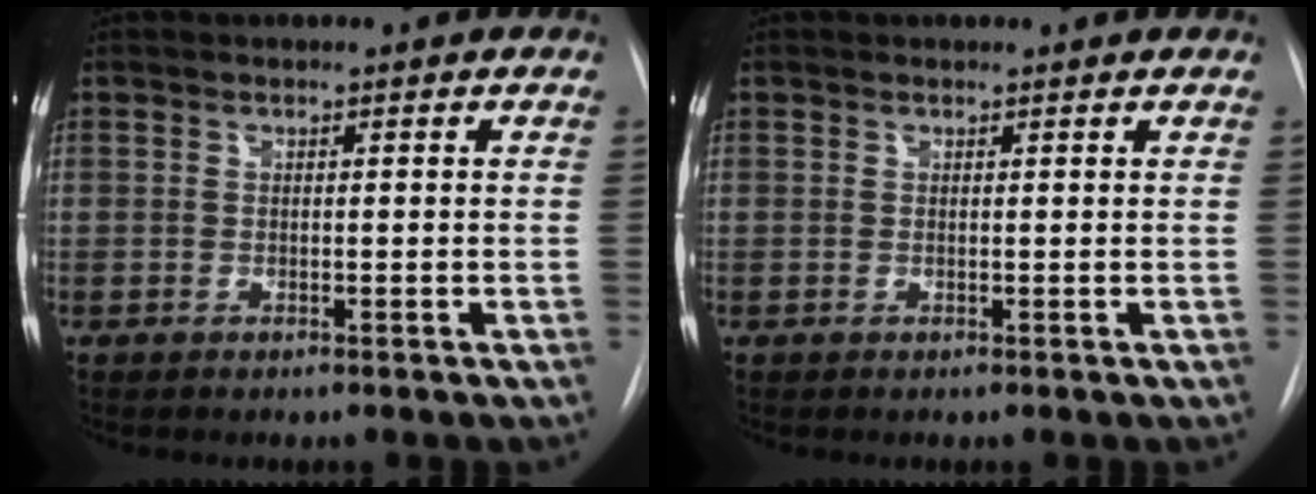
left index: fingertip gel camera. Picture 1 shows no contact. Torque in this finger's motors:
{"motor_torque": [0.19, 0.02, -0.02, -0.01]}